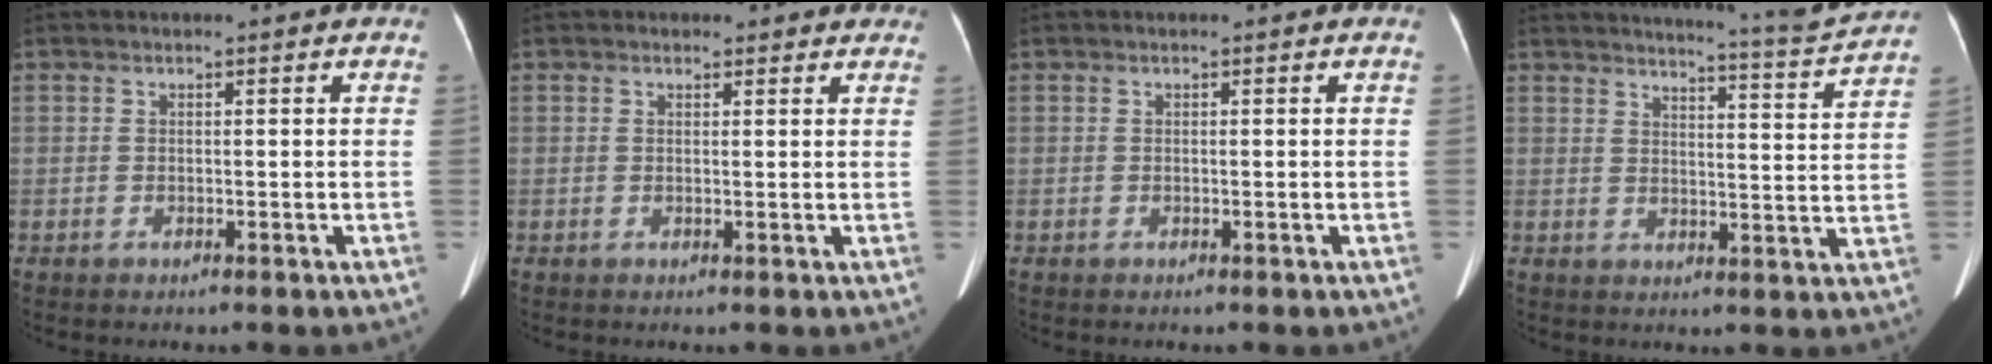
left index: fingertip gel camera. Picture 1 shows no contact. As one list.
[{"total": 2.6, "force": [2.2, 1.3, 0.5], "torque": [0.002, 0.004, 0.015]}, {"total": 0.0}, {"total": 10.9, "force": [10.5, -2.0, 2.3], "torque": [-0.047, -0.044, 0.134]}]